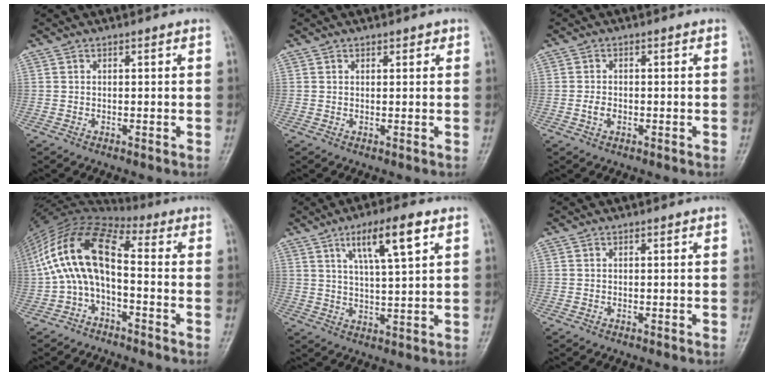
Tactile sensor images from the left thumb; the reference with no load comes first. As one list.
[{"total": 1.1, "force": [0.6, 0.8, 0.5], "torque": [0.003, -0.001, 0.005]}, {"total": 2.3, "force": [-0.6, 1.6, 1.6], "torque": [-0.027, 0.007, -0.014]}, {"total": 14.1, "force": [-2.2, 7.1, 12.0], "torque": [-0.233, 0.062, -0.056]}, {"total": 9.9, "force": [4.7, 1.8, 8.5], "torque": [-0.146, -0.014, 0.082]}, {"total": 0.0}]